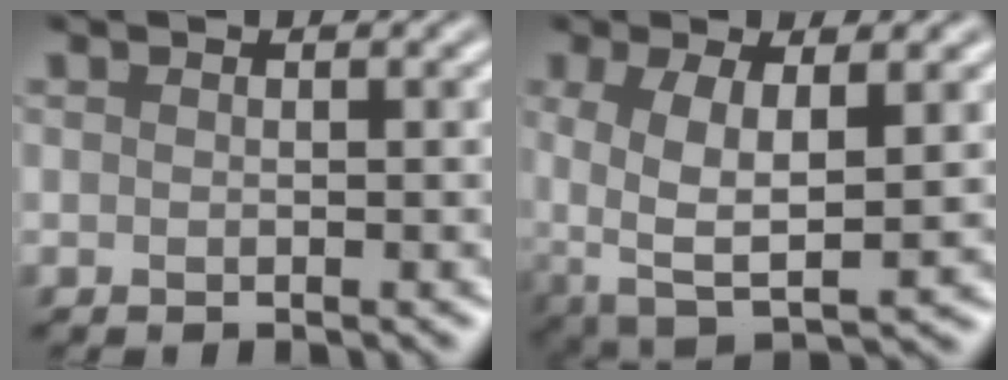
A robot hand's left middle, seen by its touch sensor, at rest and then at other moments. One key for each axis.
{"total": 6.1, "fx": 0.3, "fy": 2.6, "fz": 5.5, "tx": -0.112, "ty": -0.006, "tz": 0.005}